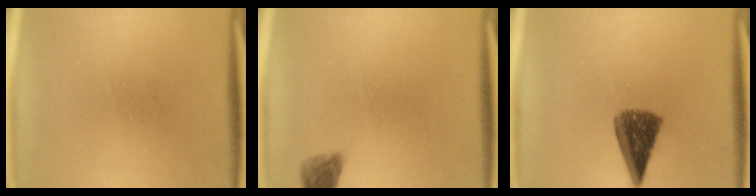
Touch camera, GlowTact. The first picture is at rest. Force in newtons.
{"total": 2.4}
{"total": 7.5}